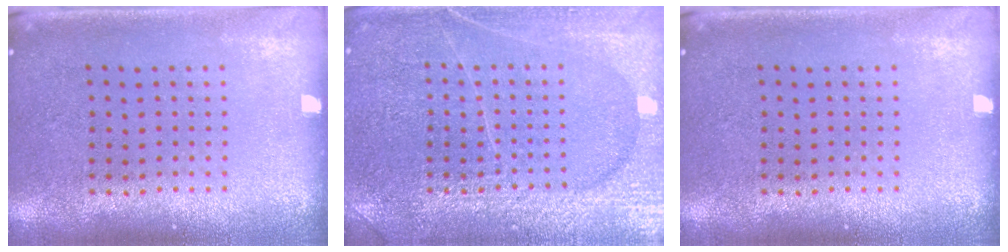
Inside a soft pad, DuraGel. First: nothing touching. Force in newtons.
{"total": 5.8, "press": 5.7, "slide": 0.8}
{"total": 0.0}